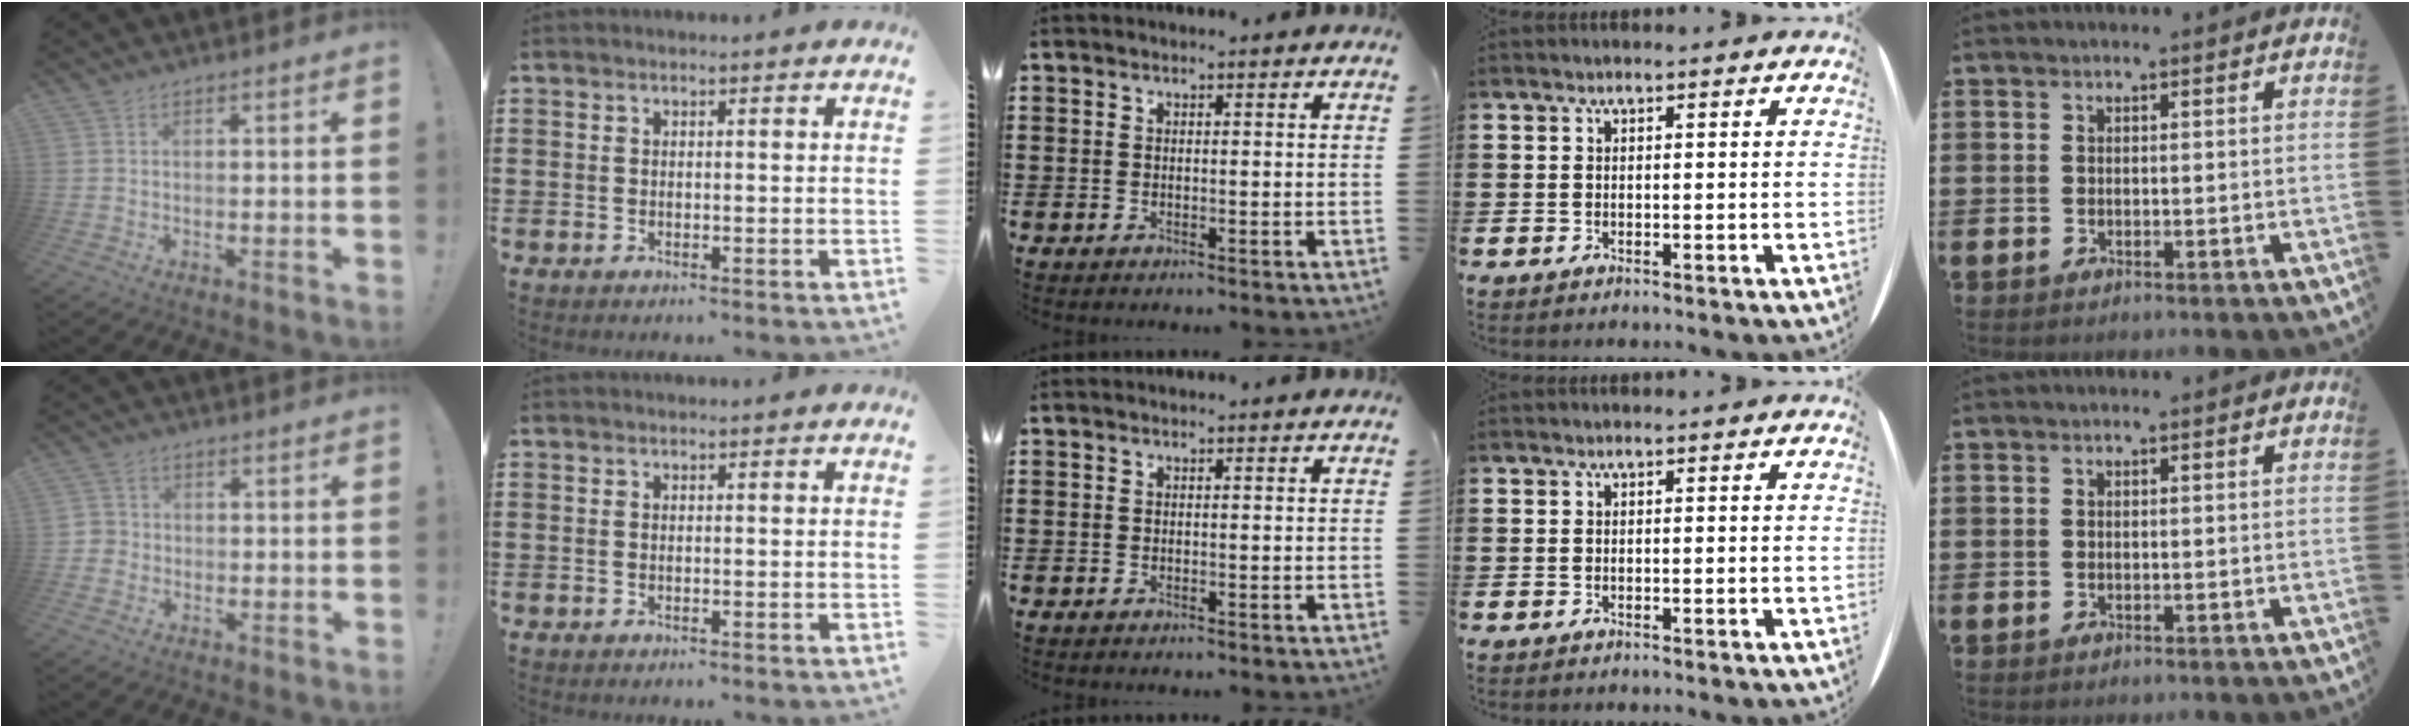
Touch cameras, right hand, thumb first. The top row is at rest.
{"thumb": {"total": 3.1, "force": [-0.6, 2.9, 0.9], "torque": [-0.016, 0.010, -0.009]}}